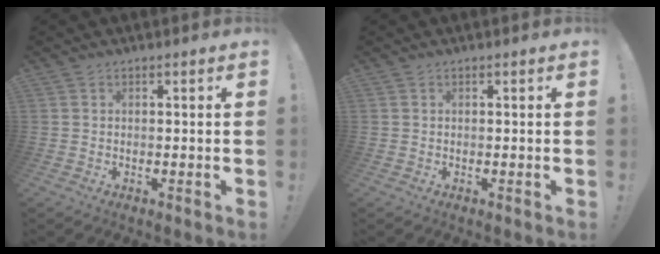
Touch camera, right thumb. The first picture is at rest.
{"total": 0.0}